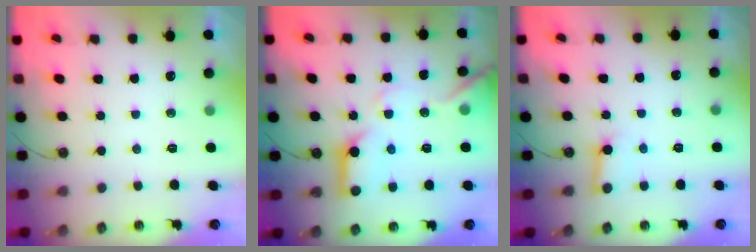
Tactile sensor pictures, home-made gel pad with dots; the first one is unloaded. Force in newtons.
{"total": 14.3, "press": 14.2, "slide": 1.7}
{"total": 3.8, "press": 3.8, "slide": 0.2}